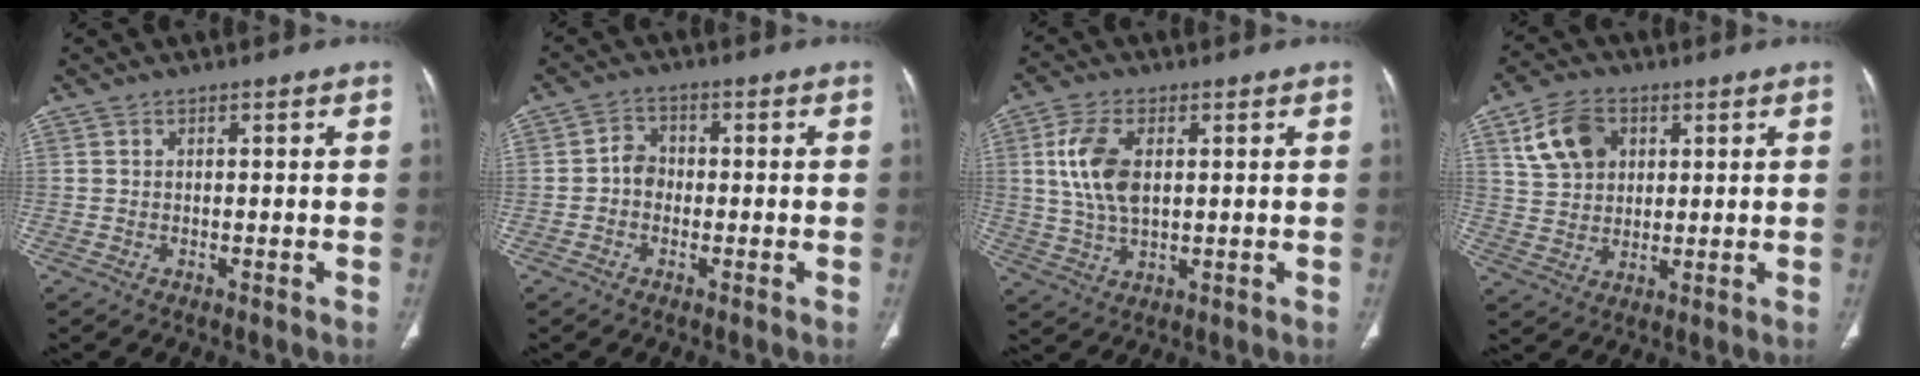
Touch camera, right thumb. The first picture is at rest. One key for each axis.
{"total": 3.5, "fx": -0.8, "fy": 3.0, "fz": 1.7, "tx": -0.011, "ty": 0.014, "tz": -0.022}
{"total": 9.6, "fx": 1.9, "fy": 5.3, "fz": 7.8, "tx": -0.162, "ty": -0.002, "tz": 0.040}
{"total": 9.7, "fx": 3.8, "fy": 7.1, "fz": 5.3, "tx": -0.080, "ty": -0.003, "tz": 0.074}